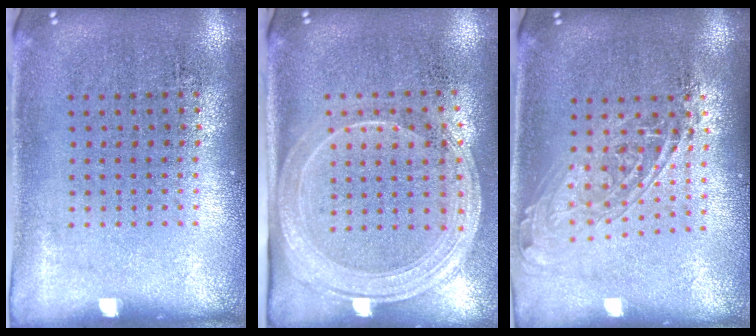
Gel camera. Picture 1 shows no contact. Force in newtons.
{"total": 2.1, "press": 1.8, "slide": 1.1}
{"total": 1.6, "press": 1.3, "slide": 0.9}